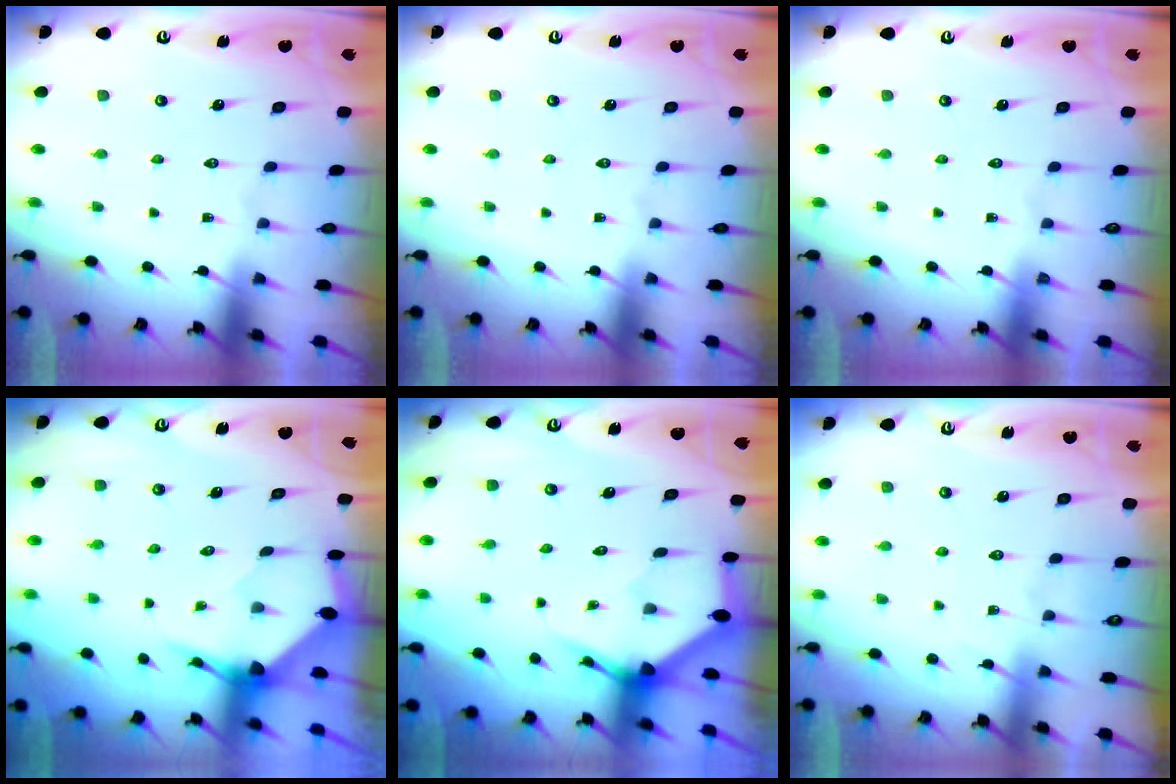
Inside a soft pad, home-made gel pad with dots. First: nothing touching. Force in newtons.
{"total": 0.0}
{"total": 0.0}
{"total": 3.5, "press": 3.5, "slide": 0.4}
{"total": 3.6, "press": 3.6, "slide": 0.1}
{"total": 3.8, "press": 3.8, "slide": 0.6}